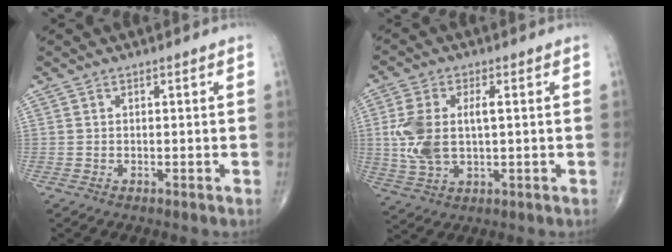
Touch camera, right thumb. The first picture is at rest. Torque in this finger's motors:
{"motor_torque": [1.10, 1.93, 1.10, 0.05, 0.11]}